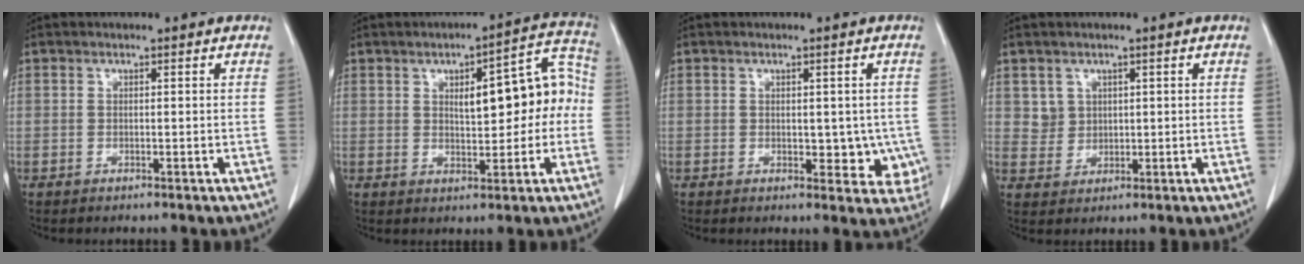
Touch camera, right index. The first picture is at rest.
{"total": 11.1, "force": [0.8, 4.1, 10.3], "torque": [-0.126, 0.042, 0.015]}
{"total": 5.9, "force": [-0.5, 3.5, 4.7], "torque": [-0.028, -0.001, -0.002]}
{"total": 3.1, "force": [1.4, 2.7, 0.1], "torque": [0.007, 0.003, 0.026]}